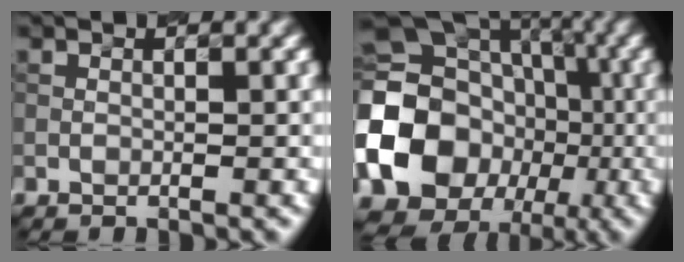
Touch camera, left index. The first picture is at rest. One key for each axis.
{"total": 19.9, "fx": -3.3, "fy": 17.2, "fz": 9.4, "tx": -0.181, "ty": -0.012, "tz": -0.092}